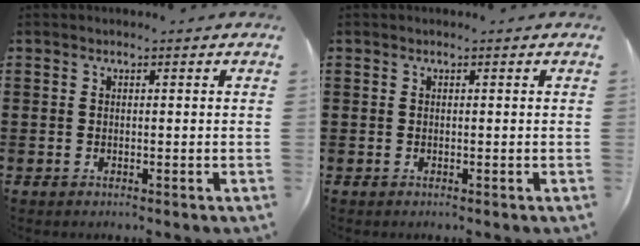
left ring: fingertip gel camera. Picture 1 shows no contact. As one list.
[{"total": 0.0}]